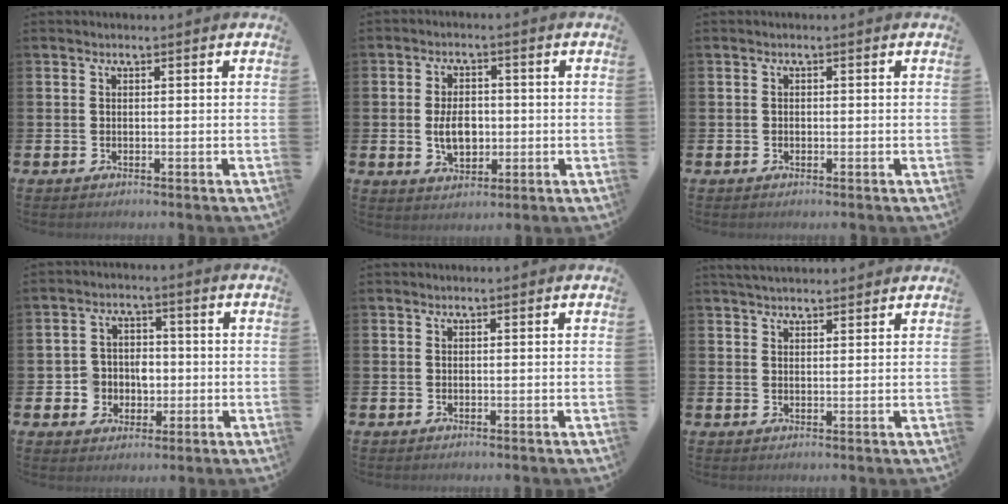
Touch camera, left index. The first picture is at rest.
{"total": 5.1, "force": [-0.3, 3.3, 3.9], "torque": [-0.057, 0.003, -0.011]}
{"total": 0.6, "force": [-0.1, 0.5, 0.2], "torque": [-0.009, 0.007, -0.004]}
{"total": 4.6, "force": [-0.7, 4.4, 1.0], "torque": [-0.034, 0.011, -0.018]}
{"total": 0.0}
{"total": 3.1, "force": [3.0, 0.6, 0.6], "torque": [-0.014, -0.007, 0.055]}